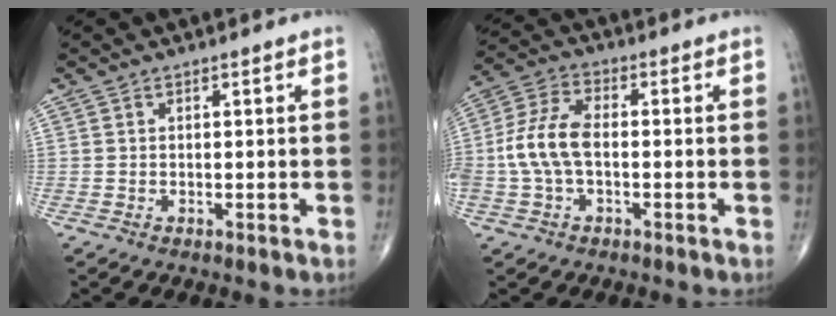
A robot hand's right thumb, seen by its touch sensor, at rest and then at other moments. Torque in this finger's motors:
{"motor_torque": [1.47, 1.38, 1.27, -0.31, 0.57]}